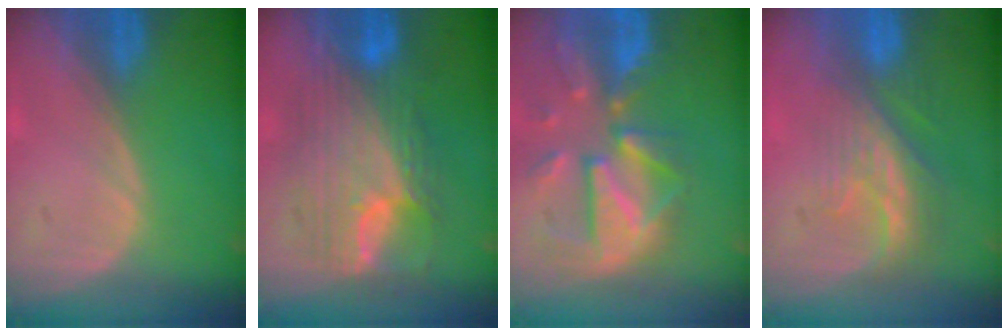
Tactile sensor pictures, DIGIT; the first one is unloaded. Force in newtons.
{"total": 11.8, "press": 11.7, "slide": 1.1}
{"total": 12.1, "press": 10.5, "slide": 6.2}
{"total": 8.3, "press": 7.2, "slide": 4.0}